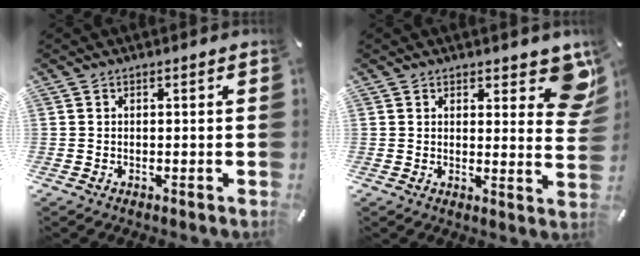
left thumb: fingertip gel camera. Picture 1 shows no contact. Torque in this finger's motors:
{"motor_torque": [0.40, -0.22, 0.09, 0.08, 0.05]}